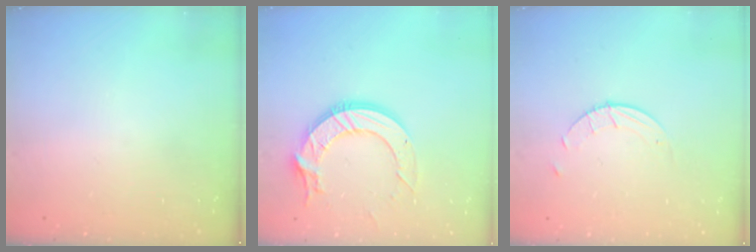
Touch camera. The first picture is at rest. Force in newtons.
{"total": 13.5, "press": 13.4, "slide": 1.6}
{"total": 4.6, "press": 4.5, "slide": 0.5}